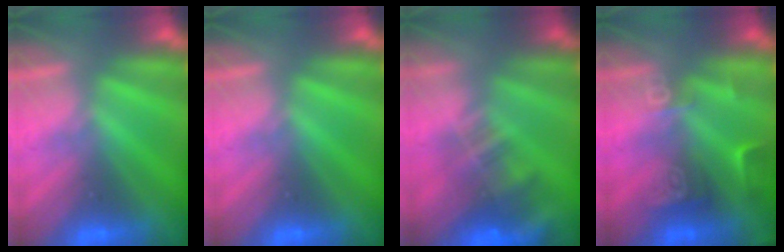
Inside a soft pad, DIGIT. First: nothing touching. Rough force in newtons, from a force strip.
{"total": 0.0}
{"total": 8.1}
{"total": 2.5}